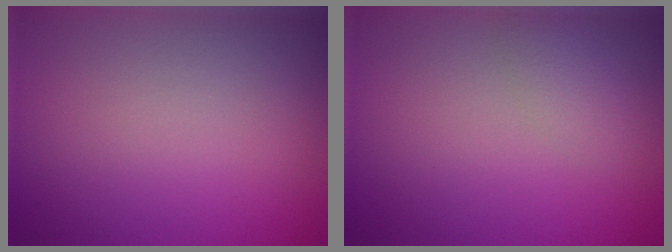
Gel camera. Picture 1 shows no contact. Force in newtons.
{"total": 1.4, "press": 1.4, "slide": 0.1}